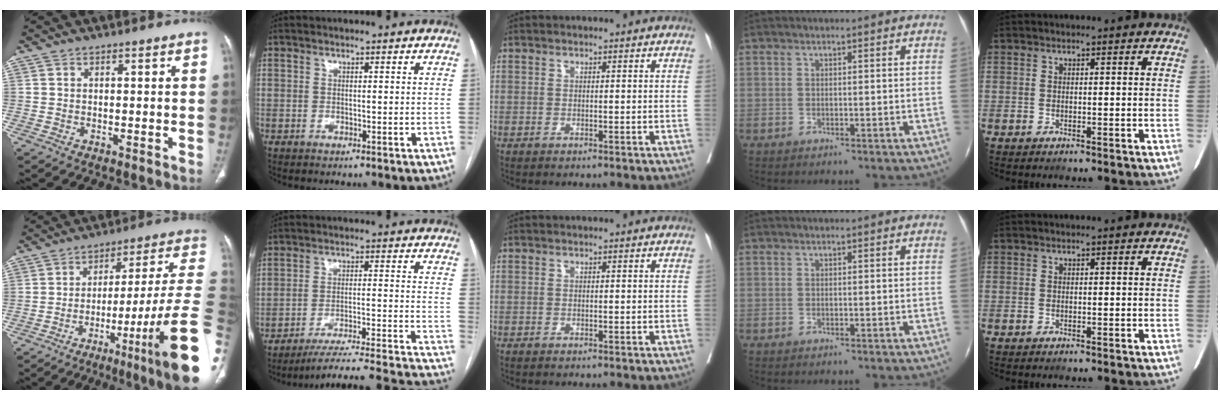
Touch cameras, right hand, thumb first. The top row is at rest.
{"thumb": {"total": 23.8, "force": [-8.7, 1.9, 22.1], "torque": [-0.251, 0.043, -0.126]}, "index": {"total": 25.5, "force": [-23.9, -1.1, 8.9], "torque": [-0.054, -0.017, -0.315]}}